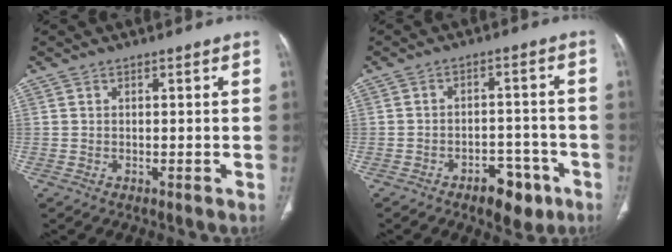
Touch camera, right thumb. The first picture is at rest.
{"total": 7.8, "force": [-4.6, 4.3, 4.6], "torque": [-0.036, 0.030, -0.062]}